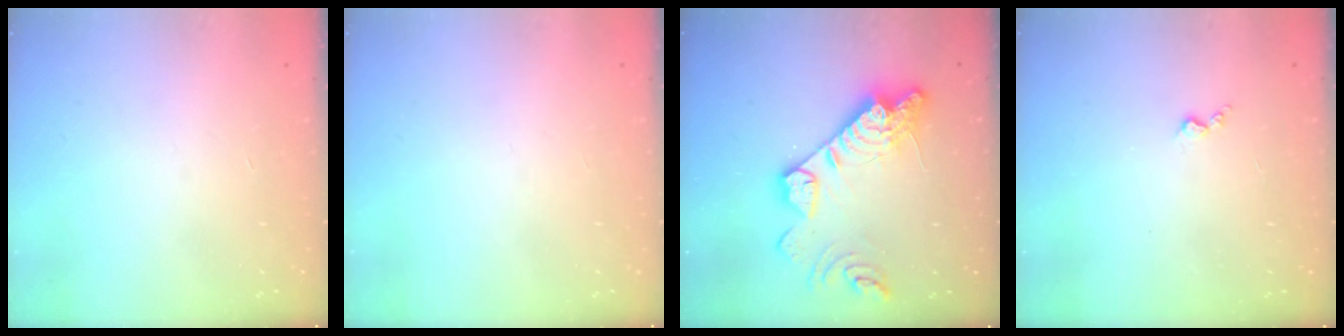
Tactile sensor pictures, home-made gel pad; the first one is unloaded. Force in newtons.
{"total": 0.0}
{"total": 19.4, "press": 19.3, "slide": 1.9}
{"total": 2.4, "press": 2.4, "slide": 0.5}